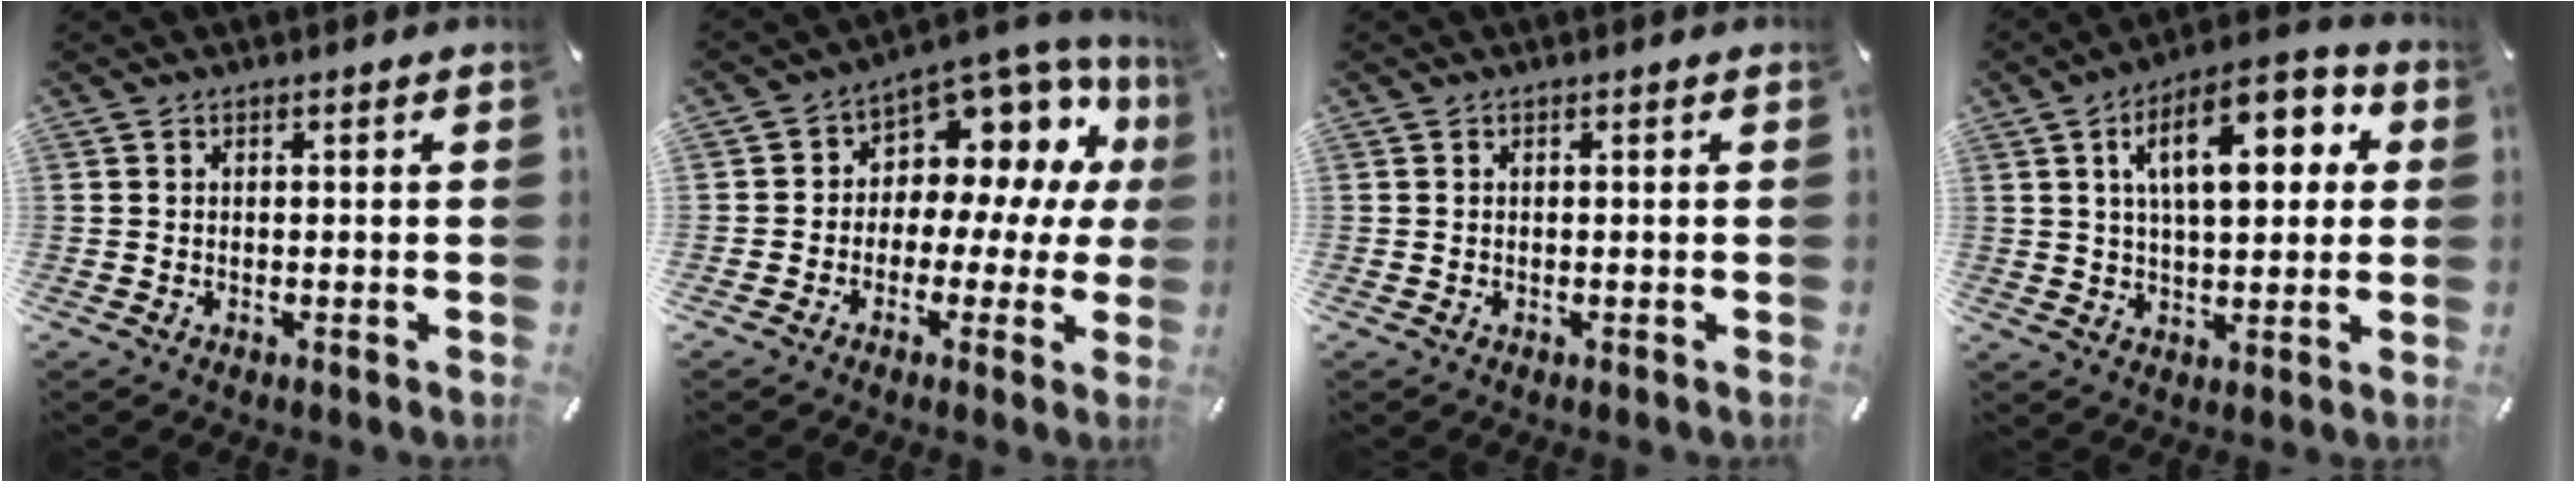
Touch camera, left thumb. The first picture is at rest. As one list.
[{"total": 8.3, "force": [2.9, 6.4, 4.4], "torque": [-0.081, -0.039, 0.055]}, {"total": 0.0}, {"total": 16.0, "force": [5.7, 7.6, 12.9], "torque": [-0.193, -0.005, 0.091]}]